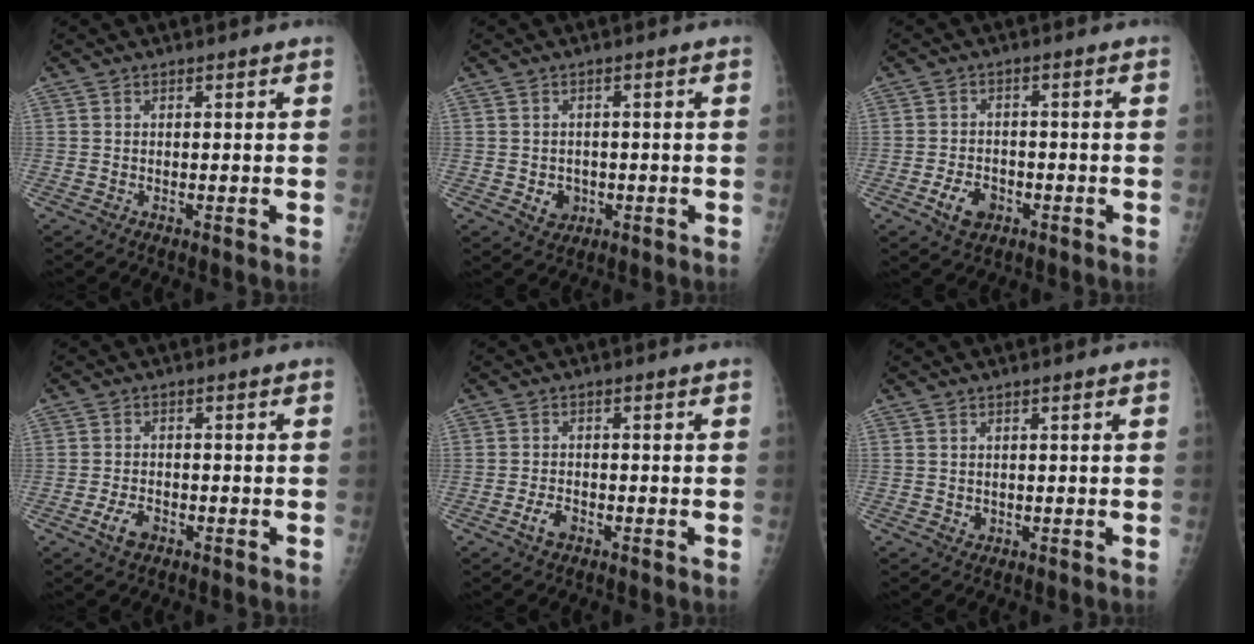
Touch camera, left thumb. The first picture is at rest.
{"total": 3.6, "force": [-0.9, 3.1, 1.5], "torque": [-0.006, 0.003, -0.004]}
{"total": 5.2, "force": [-2.4, 3.5, 3.0], "torque": [-0.043, 0.014, -0.038]}
{"total": 3.6, "force": [-1.9, 2.1, 2.2], "torque": [-0.041, 0.011, -0.033]}
{"total": 2.8, "force": [-1.6, 1.6, 1.7], "torque": [-0.032, 0.011, -0.026]}
{"total": 0.5, "force": [-0.2, 0.4, 0.4], "torque": [-0.005, 0.001, -0.003]}